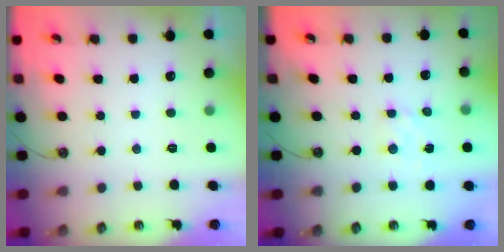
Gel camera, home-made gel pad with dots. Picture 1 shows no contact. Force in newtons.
{"total": 2.5, "press": 2.4, "slide": 0.4}